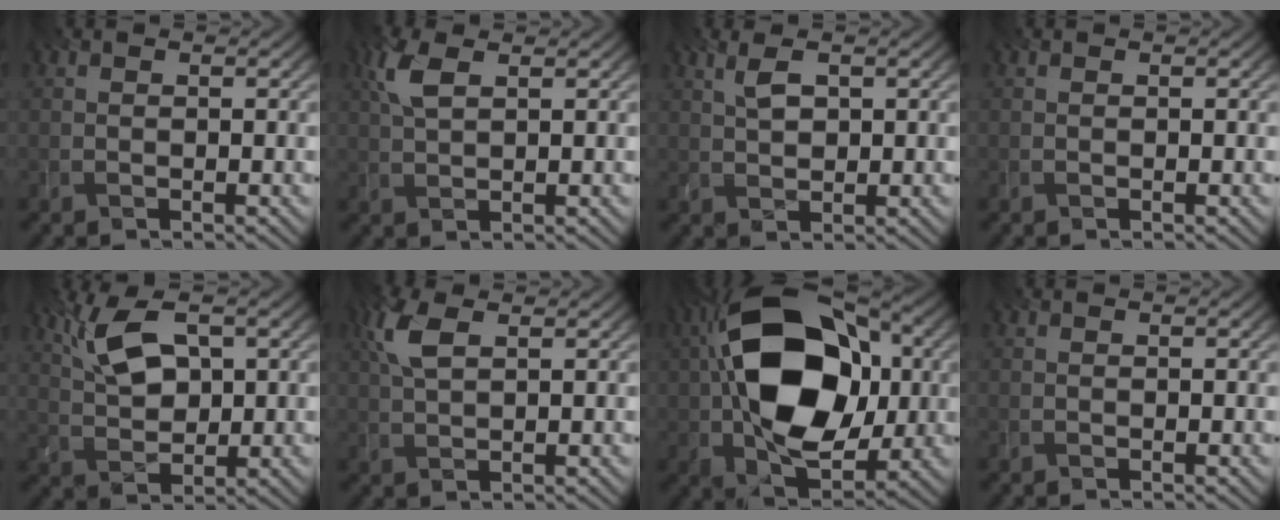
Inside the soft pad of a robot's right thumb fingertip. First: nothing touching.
{"total": 4.1, "force": [1.7, 1.7, 3.3], "torque": [-0.089, 0.009, 0.035]}
{"total": 3.1, "force": [1.2, 1.5, 2.5], "torque": [-0.058, 0.003, 0.026]}
{"total": 0.0}
{"total": 7.8, "force": [3.2, 3.8, 6.1], "torque": [-0.140, 0.010, 0.063]}
{"total": 4.8, "force": [2.0, 1.9, 3.9], "torque": [-0.107, 0.009, 0.040]}
{"total": 18.2, "force": [0.9, 11.7, 14.0], "torque": [-0.251, 0.011, 0.009]}
{"total": 0.0}